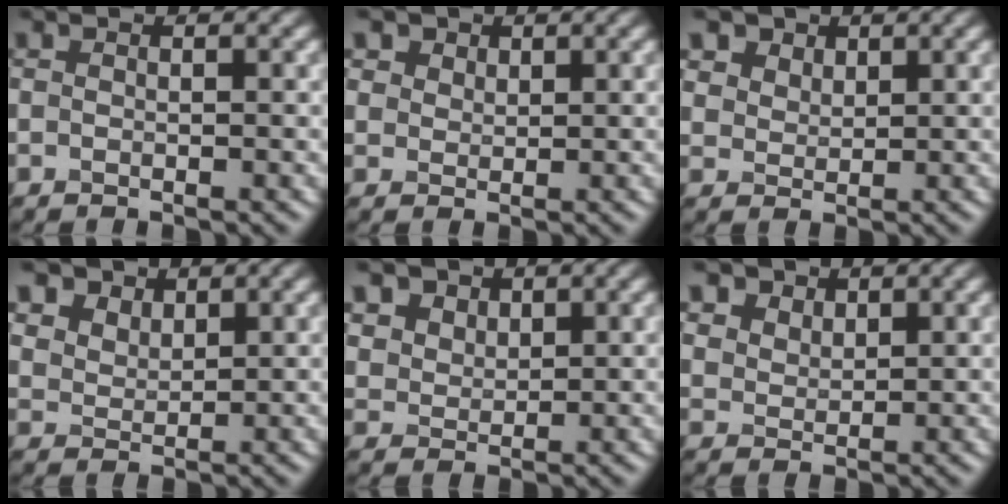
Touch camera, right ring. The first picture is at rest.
{"total": 1.4, "force": [1.2, 0.4, -0.6], "torque": [-0.021, 0.000, 0.035]}
{"total": 3.0, "force": [2.7, 1.3, 0.1], "torque": [-0.054, 0.003, 0.077]}
{"total": 3.3, "force": [3.1, 1.1, 0.0], "torque": [-0.053, 0.004, 0.086]}
{"total": 2.5, "force": [2.2, 1.1, -0.2], "torque": [-0.050, 0.004, 0.074]}
{"total": 2.6, "force": [2.4, 0.8, -0.3], "torque": [-0.043, 0.001, 0.076]}